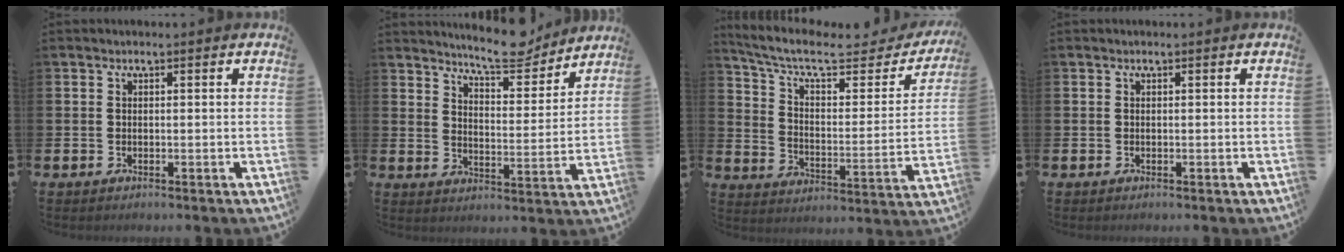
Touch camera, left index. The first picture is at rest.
{"total": 8.4, "force": [8.1, 1.3, 2.0], "torque": [-0.043, -0.054, 0.144]}
{"total": 8.5, "force": [6.8, 2.8, 4.4], "torque": [-0.111, -0.045, 0.109]}
{"total": 0.0}